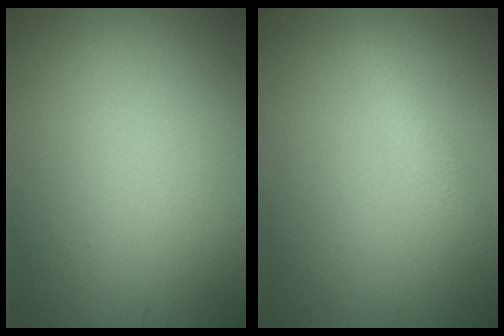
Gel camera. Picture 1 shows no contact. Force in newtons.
{"total": 2.0, "press": 2.0, "slide": 0.1}